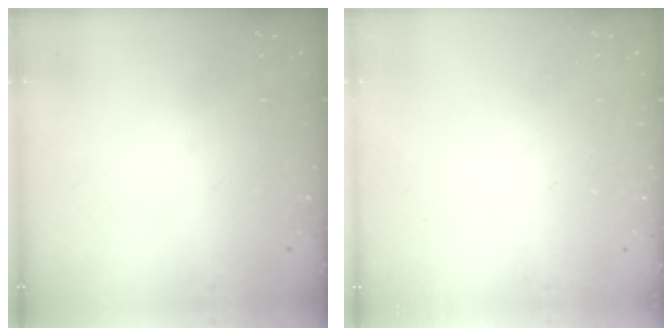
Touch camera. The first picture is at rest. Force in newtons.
{"total": 0.0}